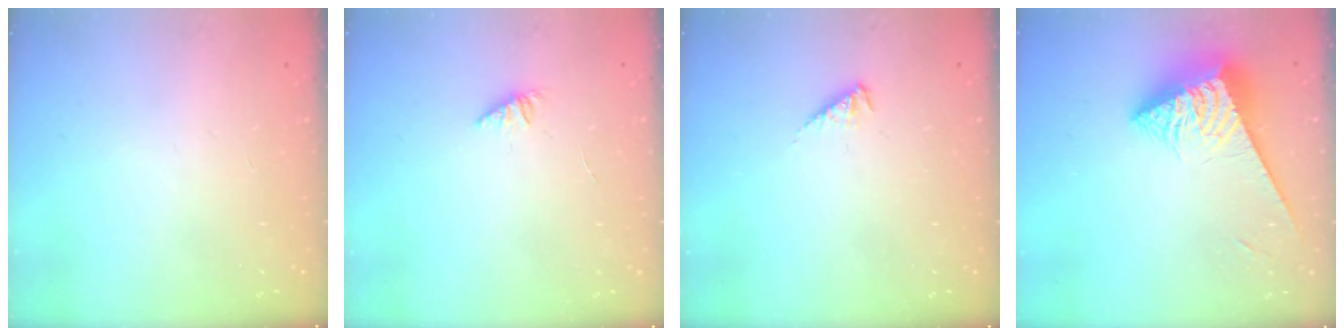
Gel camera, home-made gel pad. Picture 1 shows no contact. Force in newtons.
{"total": 1.2, "press": 1.1, "slide": 0.3}
{"total": 3.3, "press": 3.2, "slide": 0.6}
{"total": 5.6, "press": 5.6, "slide": 0.8}